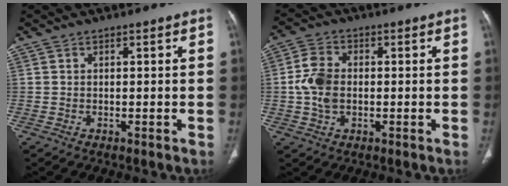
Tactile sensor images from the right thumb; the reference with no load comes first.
{"total": 6.9, "force": [-0.4, 4.7, 5.1], "torque": [-0.108, 0.010, -0.010]}